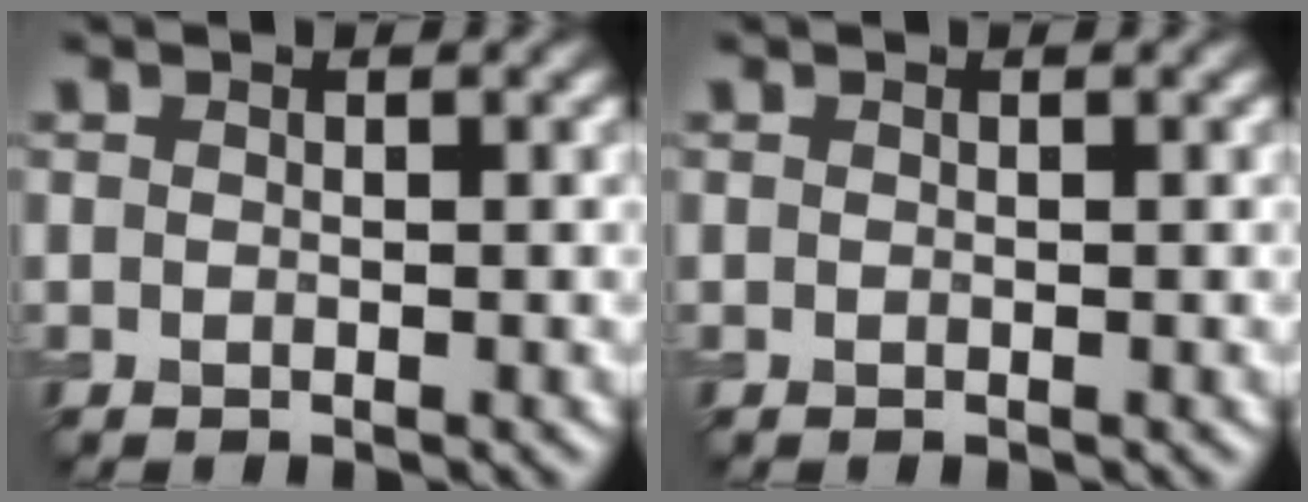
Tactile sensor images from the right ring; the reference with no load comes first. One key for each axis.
{"total": 0.0}